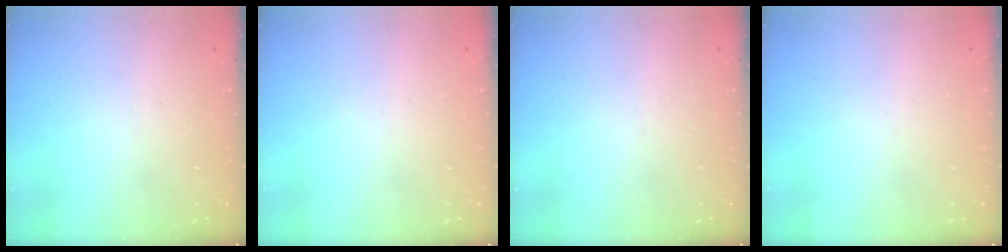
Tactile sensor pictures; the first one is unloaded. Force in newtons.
{"total": 0.0}
{"total": 0.0}
{"total": 0.0}